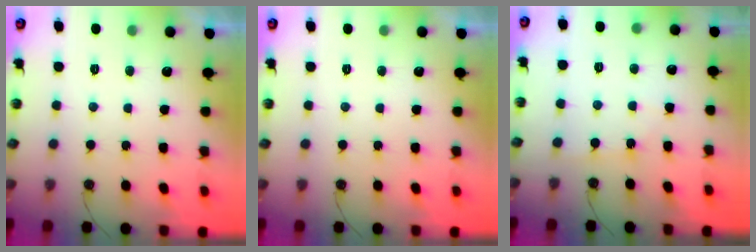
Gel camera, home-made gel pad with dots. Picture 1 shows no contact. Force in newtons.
{"total": 0.0}
{"total": 3.5, "press": 3.5, "slide": 0.5}